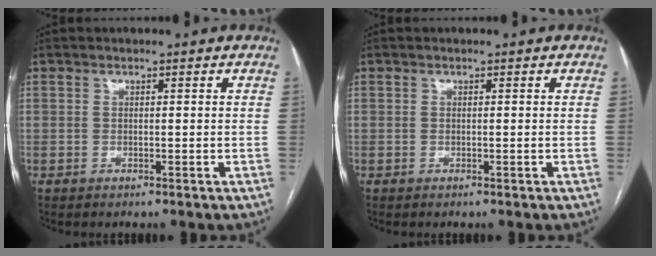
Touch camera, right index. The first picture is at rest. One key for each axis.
{"total": 0.0}